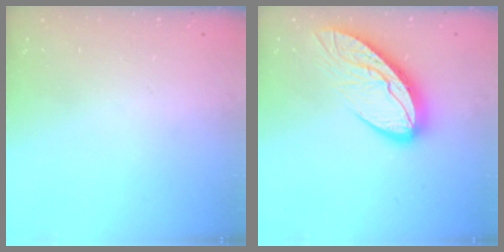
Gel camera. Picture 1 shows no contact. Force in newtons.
{"total": 13.9, "press": 13.9, "slide": 1.2}